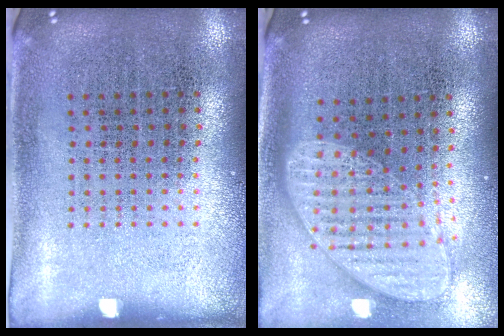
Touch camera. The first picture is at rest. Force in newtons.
{"total": 1.9, "press": 1.5, "slide": 1.1}